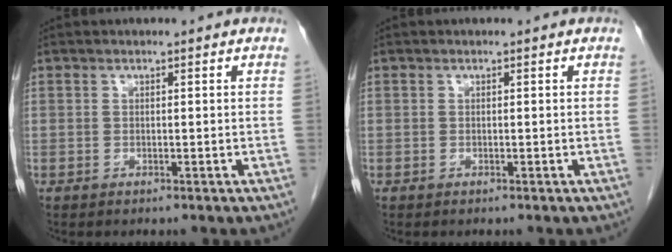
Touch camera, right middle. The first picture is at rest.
{"total": 0.0}